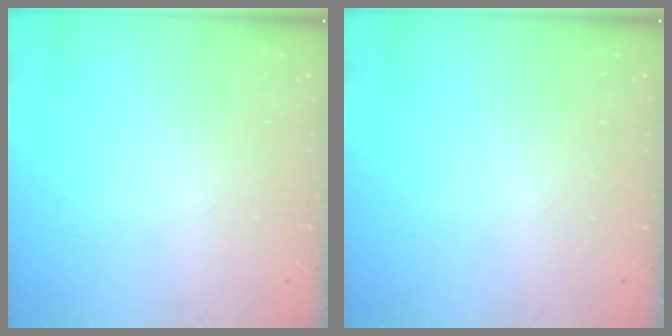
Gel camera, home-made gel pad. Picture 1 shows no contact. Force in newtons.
{"total": 0.0}